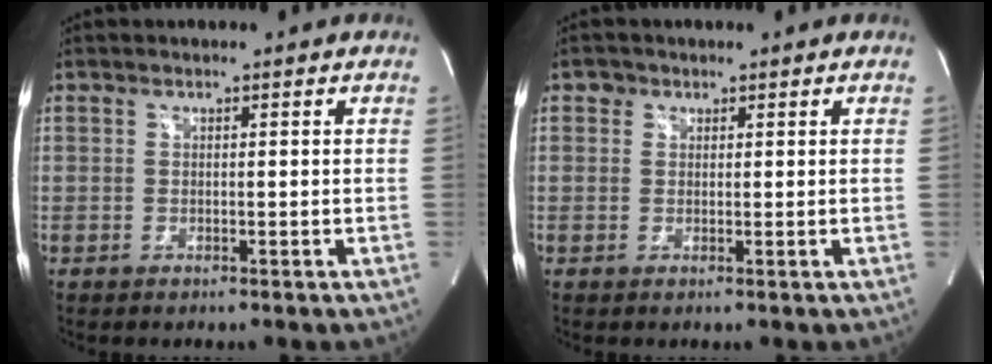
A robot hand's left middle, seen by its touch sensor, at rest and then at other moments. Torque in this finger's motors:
{"motor_torque": [0.02, 0.01, -0.02, 0.00]}